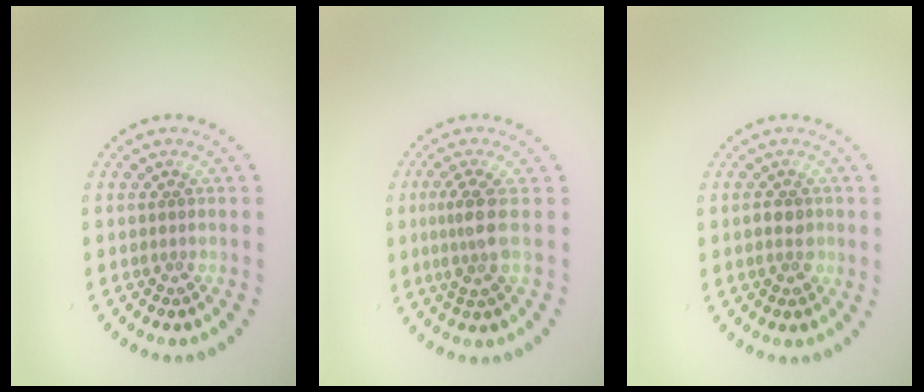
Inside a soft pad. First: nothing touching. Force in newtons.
{"total": 2.6, "press": 2.0, "slide": 1.7}
{"total": 1.7, "press": 1.6, "slide": 0.3}